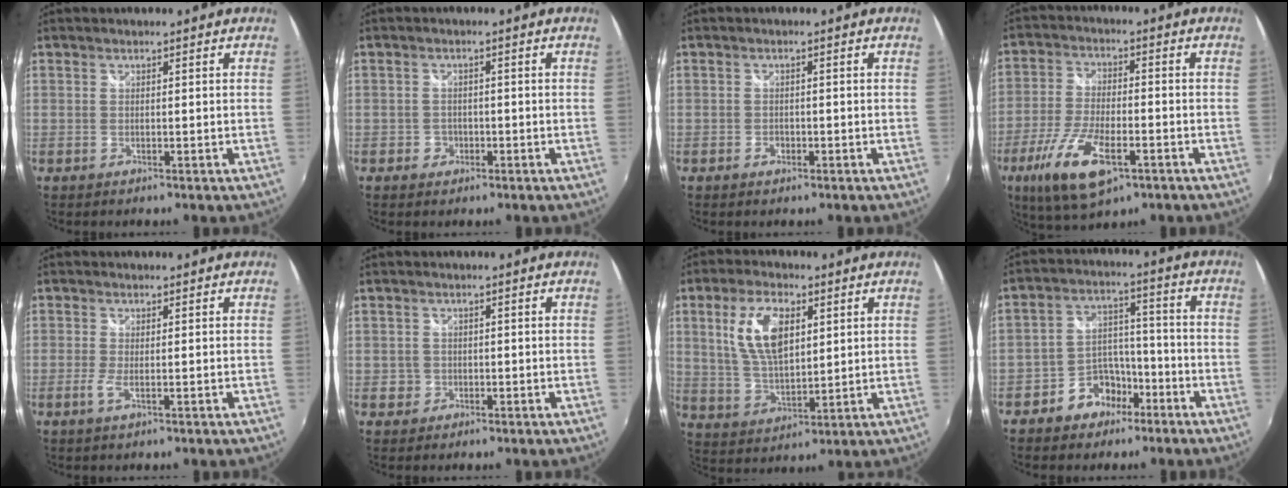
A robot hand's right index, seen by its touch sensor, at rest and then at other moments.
{"total": 2.7, "force": [-1.2, 2.3, 0.5], "torque": [-0.012, 0.002, -0.022]}
{"total": 1.7, "force": [-0.9, 1.3, 0.6], "torque": [-0.013, -0.001, -0.015]}
{"total": 14.1, "force": [-7.0, 5.2, 11.1], "torque": [-0.236, -0.030, -0.129]}
{"total": 2.1, "force": [-0.6, 0.2, 2.0], "torque": [-0.043, -0.005, -0.013]}
{"total": 2.1, "force": [-0.4, 2.1, 0.1], "torque": [-0.002, 0.007, -0.003]}
{"total": 11.6, "force": [3.8, 5.6, 9.5], "torque": [-0.188, 0.007, 0.081]}
{"total": 8.3, "force": [-5.3, 5.7, 2.9], "torque": [-0.057, 0.034, -0.080]}